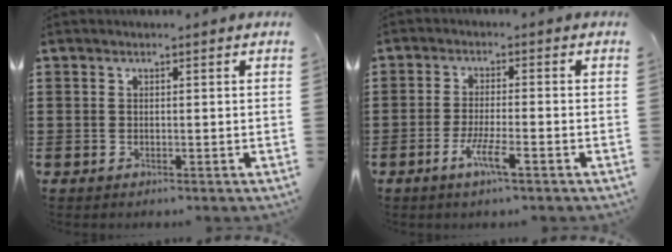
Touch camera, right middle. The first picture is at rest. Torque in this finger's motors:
{"motor_torque": [0.14, -0.05, 0.40, 0.12]}